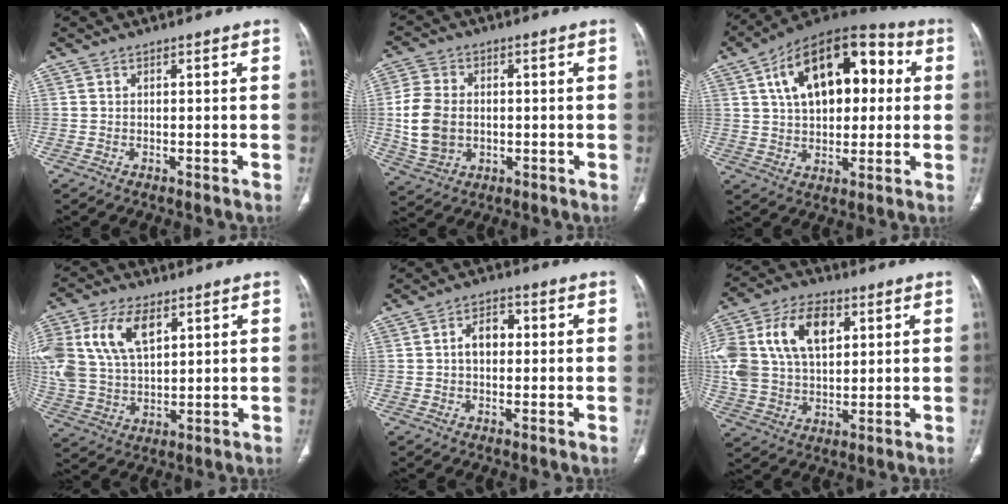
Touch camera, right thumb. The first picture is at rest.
{"total": 10.6, "force": [-0.4, 8.0, 6.9], "torque": [-0.132, 0.004, -0.002]}
{"total": 21.4, "force": [5.2, 12.2, 16.8], "torque": [-0.225, 0.025, 0.072]}
{"total": 18.6, "force": [6.8, 11.3, 13.1], "torque": [-0.291, 0.000, 0.132]}
{"total": 5.0, "force": [0.3, 3.4, 3.6], "torque": [-0.049, 0.016, -0.001]}
{"total": 22.3, "force": [6.7, 14.6, 15.6], "torque": [-0.338, 0.027, 0.125]}